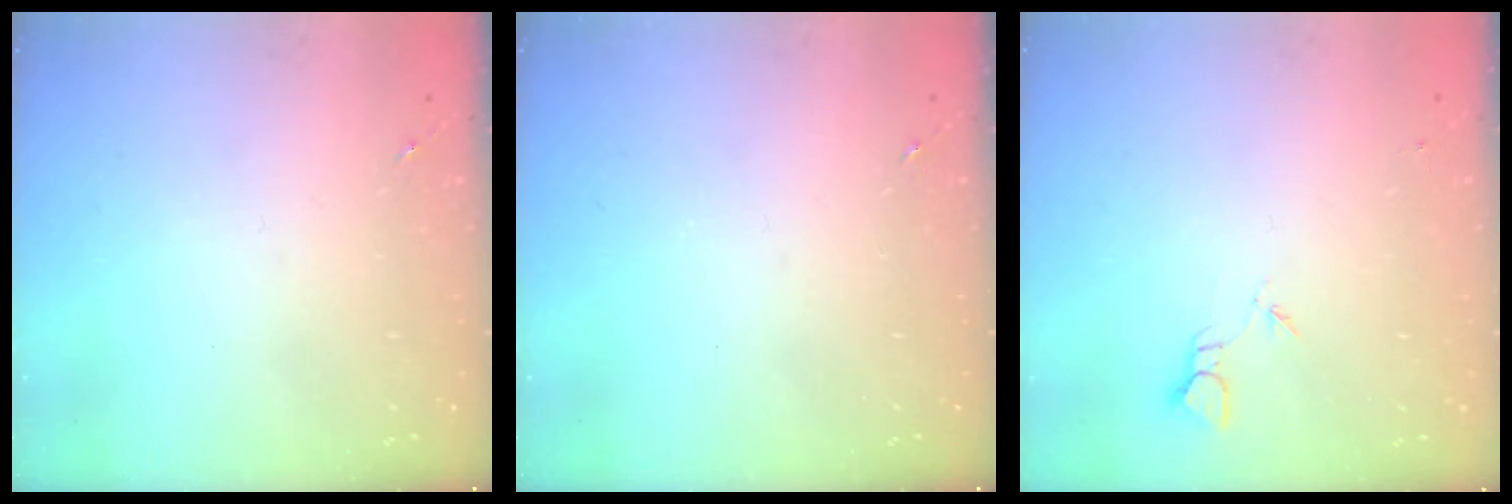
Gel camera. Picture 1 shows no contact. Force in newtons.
{"total": 0.0}
{"total": 2.4, "press": 2.4, "slide": 0.2}